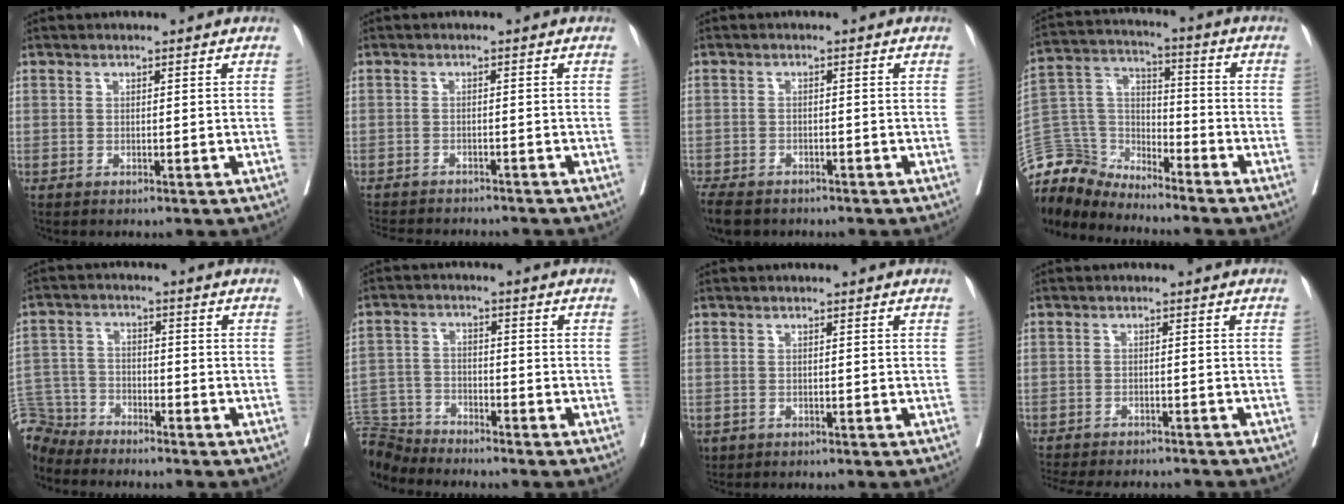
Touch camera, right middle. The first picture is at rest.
{"total": 9.9, "force": [-9.2, 2.0, 3.0], "torque": [-0.048, -0.004, -0.122]}
{"total": 7.6, "force": [-5.9, 3.7, 3.1], "torque": [-0.060, -0.008, -0.088]}
{"total": 10.0, "force": [-9.7, 2.2, -0.8], "torque": [0.013, 0.049, -0.195]}
{"total": 6.7, "force": [-6.3, 1.9, -1.1], "torque": [0.022, 0.007, -0.130]}
{"total": 8.4, "force": [-8.4, 0.9, 0.3], "torque": [-0.010, 0.002, -0.162]}
{"total": 1.8, "force": [-1.0, 1.5, 0.4], "torque": [-0.012, -0.001, -0.013]}
{"total": 13.8, "force": [-12.6, 3.0, 4.7], "torque": [-0.098, -0.008, -0.167]}